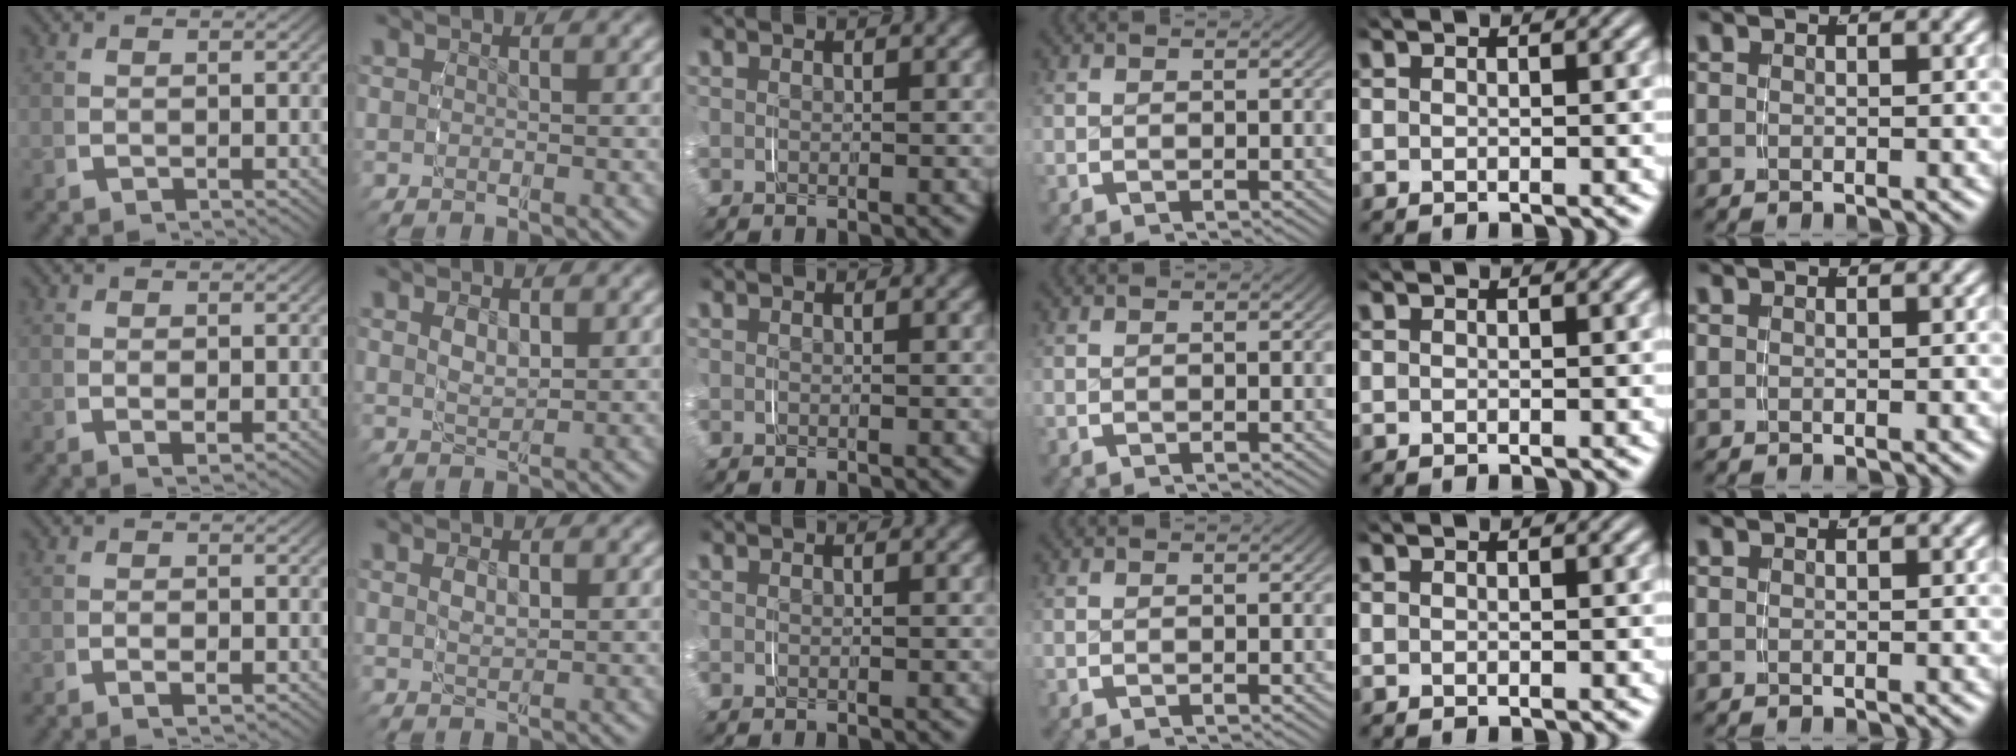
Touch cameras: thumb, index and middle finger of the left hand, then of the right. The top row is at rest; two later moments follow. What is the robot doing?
{"motion": "grasp_and_lifting", "object": "pen bag"}